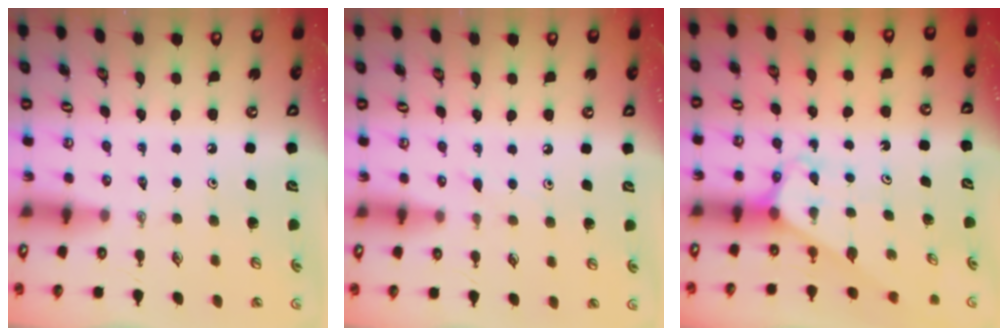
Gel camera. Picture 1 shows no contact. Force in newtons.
{"total": 4.2, "press": 4.2, "slide": 0.5}
{"total": 3.1, "press": 3.1, "slide": 0.2}